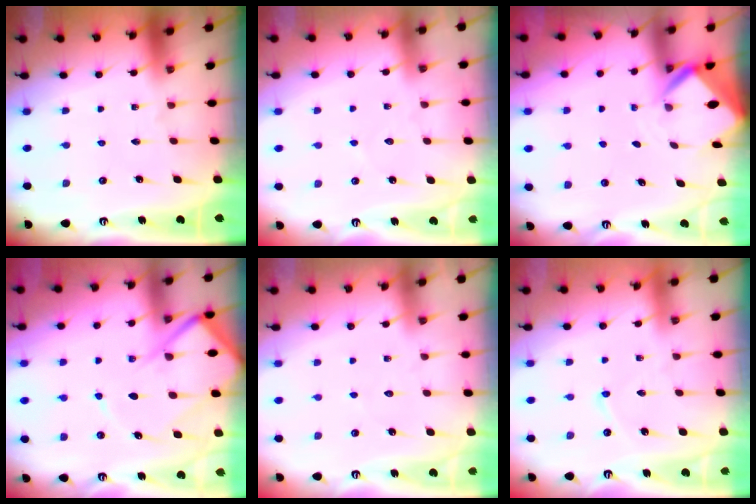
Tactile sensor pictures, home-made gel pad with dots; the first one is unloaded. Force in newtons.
{"total": 2.5, "press": 2.5, "slide": 0.3}
{"total": 3.2, "press": 3.2, "slide": 0.2}
{"total": 12.1, "press": 12.0, "slide": 1.3}
{"total": 2.9, "press": 2.9, "slide": 0.3}
{"total": 2.1, "press": 2.1, "slide": 0.2}